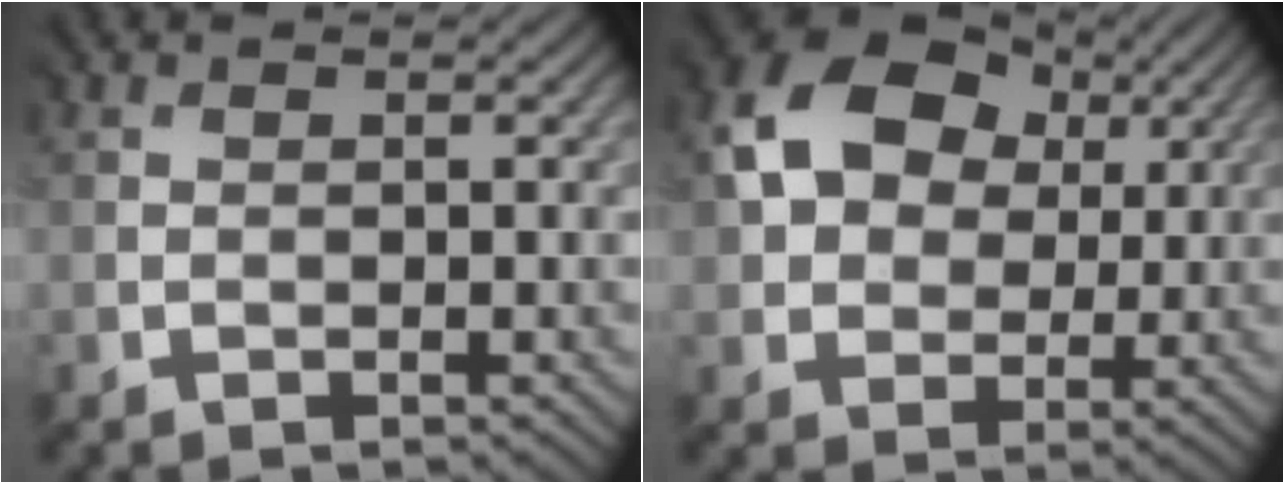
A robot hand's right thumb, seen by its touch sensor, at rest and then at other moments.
{"total": 11.3, "force": [4.3, 8.1, 6.6], "torque": [-0.156, 0.021, 0.073]}